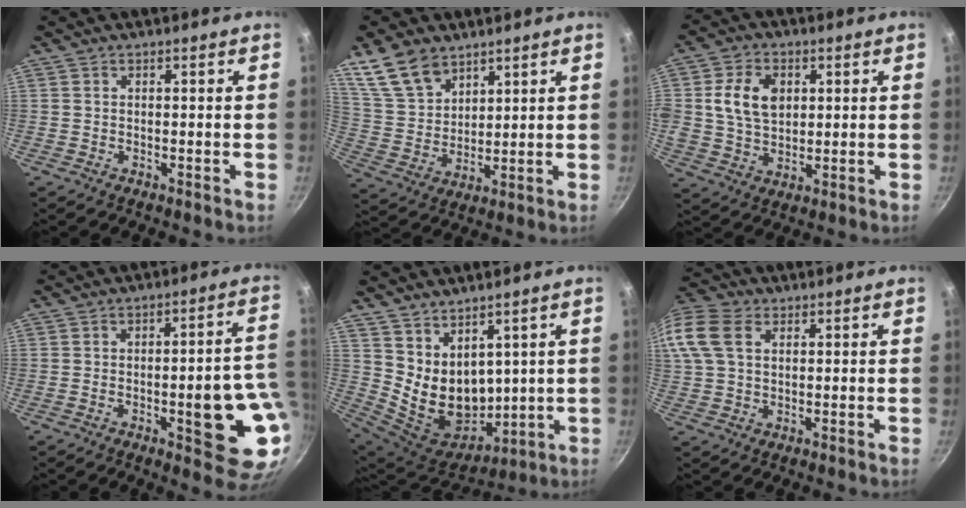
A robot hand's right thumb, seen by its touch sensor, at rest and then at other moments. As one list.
[{"total": 11.1, "force": [7.6, 6.5, 4.8], "torque": [-0.068, -0.034, 0.162]}, {"total": 10.2, "force": [2.2, 7.3, 6.8], "torque": [-0.111, -0.002, 0.039]}, {"total": 15.8, "force": [-3.2, 5.1, 14.6], "torque": [-0.143, 0.022, -0.041]}, {"total": 12.8, "force": [5.6, 8.5, 7.8], "torque": [-0.114, -0.053, 0.131]}, {"total": 17.8, "force": [5.7, 12.5, 11.3], "torque": [-0.281, 0.044, 0.105]}]